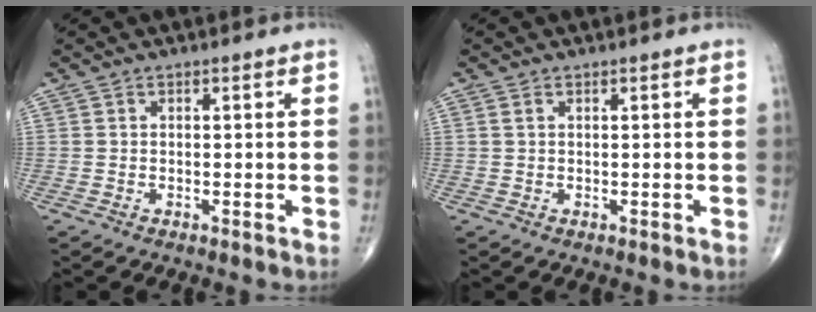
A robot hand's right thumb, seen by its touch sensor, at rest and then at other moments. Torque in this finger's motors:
{"motor_torque": [-0.51, -0.04, -0.16, -0.08, -0.03]}